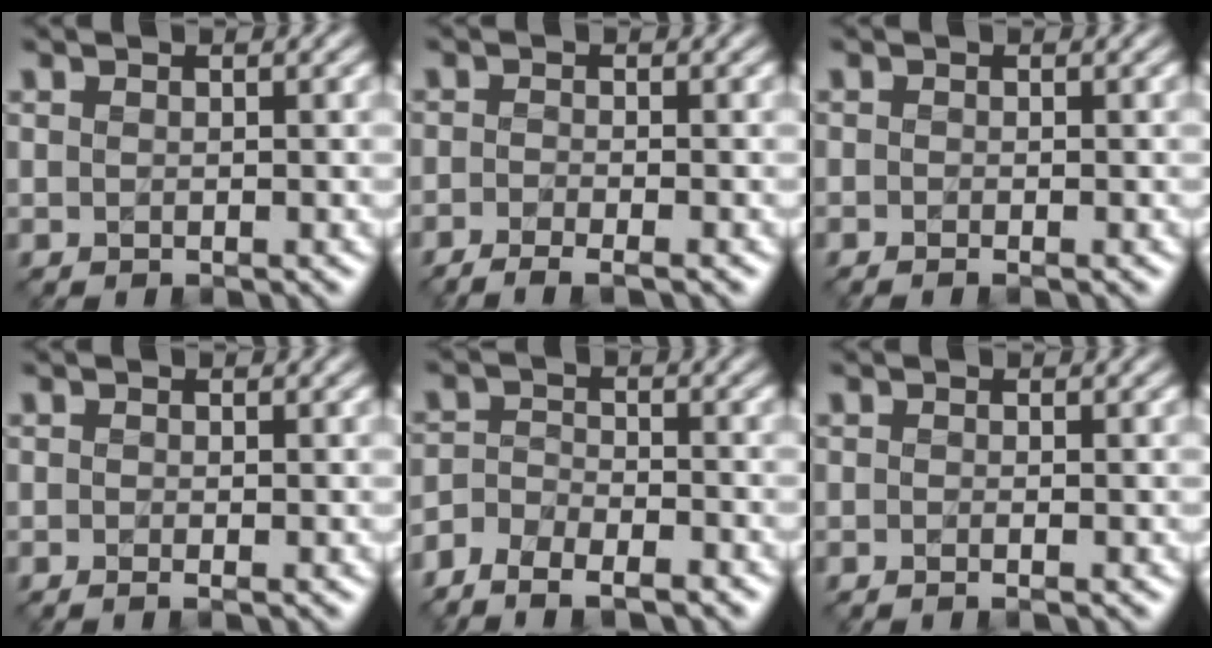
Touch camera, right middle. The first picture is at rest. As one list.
[{"total": 3.2, "force": [-2.3, 0.8, 2.1], "torque": [-0.030, -0.006, -0.046]}, {"total": 0.8, "force": [-0.5, 0.2, 0.6], "torque": [-0.010, -0.009, -0.011]}, {"total": 0.9, "force": [-0.5, 0.2, 0.7], "torque": [-0.013, -0.010, -0.011]}, {"total": 6.7, "force": [-5.3, 2.9, 2.9], "torque": [-0.036, -0.006, -0.086]}, {"total": 1.0, "force": [-0.4, 0.3, 0.9], "torque": [-0.012, -0.009, -0.008]}]